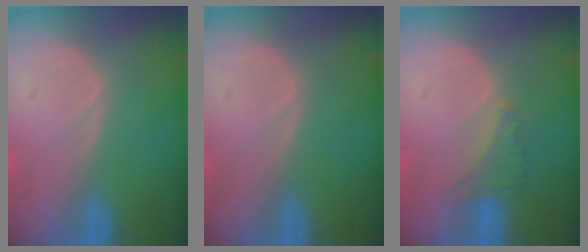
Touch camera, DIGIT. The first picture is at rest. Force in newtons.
{"total": 0.0}
{"total": 2.9, "press": 2.9, "slide": 0.6}